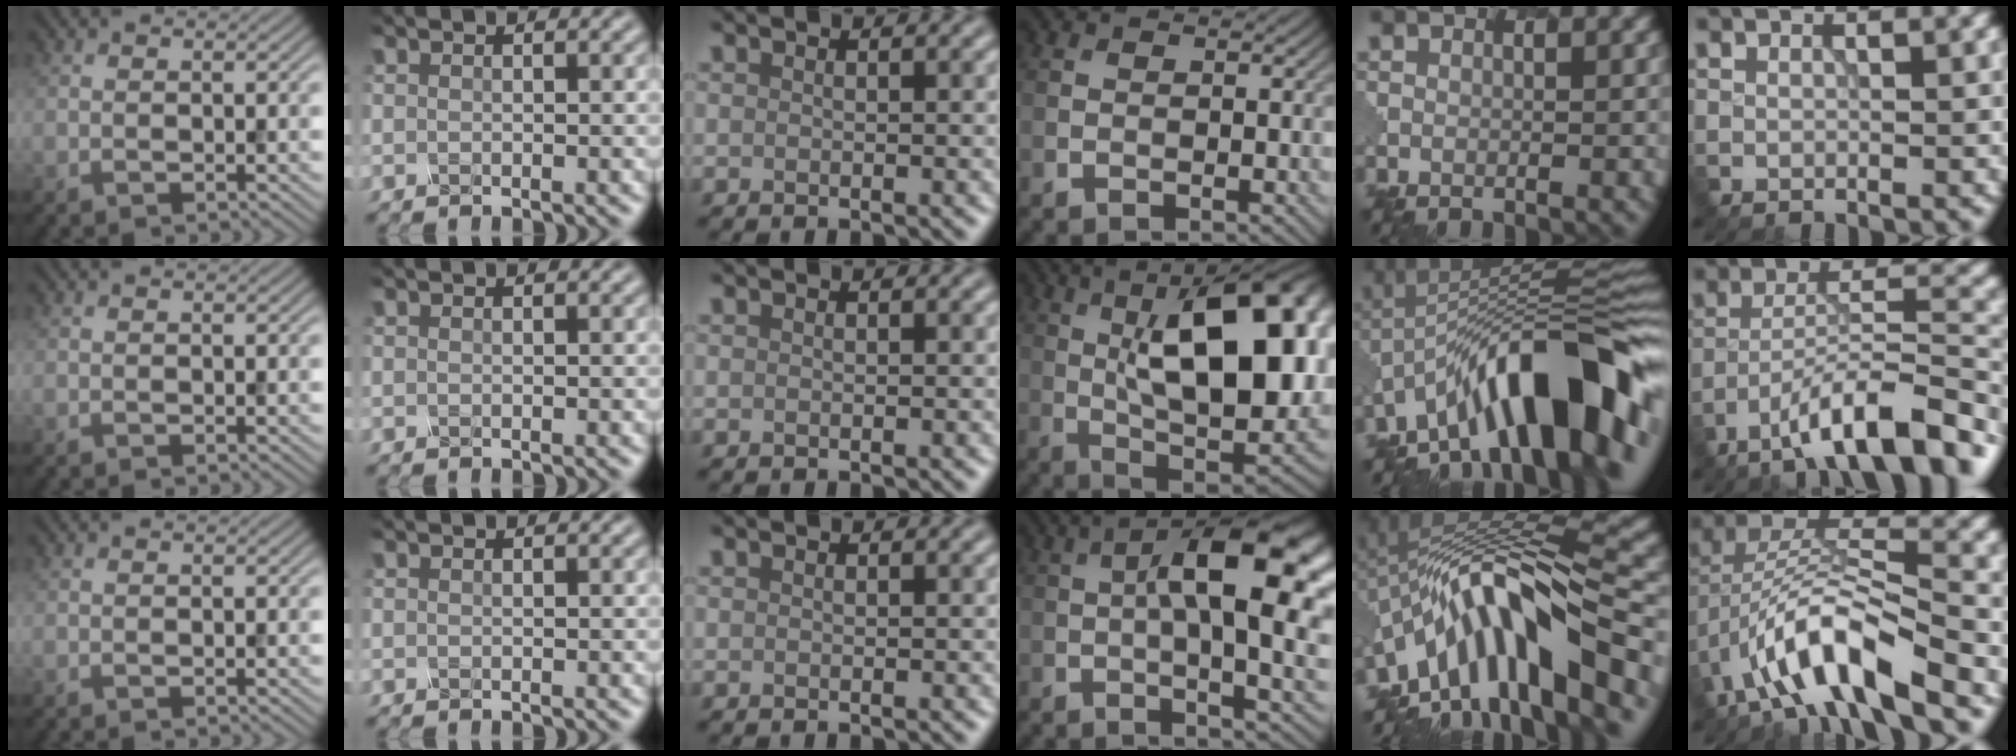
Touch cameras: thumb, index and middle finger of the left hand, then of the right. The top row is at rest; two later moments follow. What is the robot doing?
{"motion": "shake", "object": "salt shaker"}